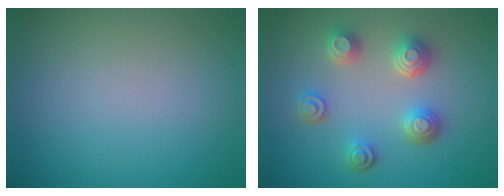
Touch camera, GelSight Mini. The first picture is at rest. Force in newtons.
{"total": 4.1, "press": 3.4, "slide": 2.3}